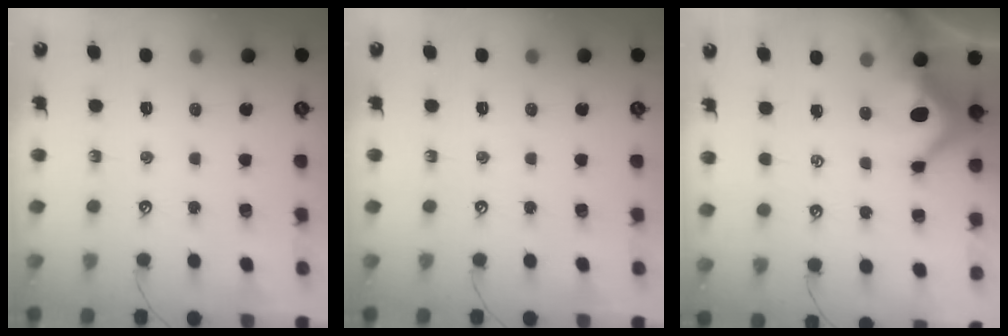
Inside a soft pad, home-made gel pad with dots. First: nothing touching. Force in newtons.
{"total": 0.0}
{"total": 7.2, "press": 7.1, "slide": 1.3}